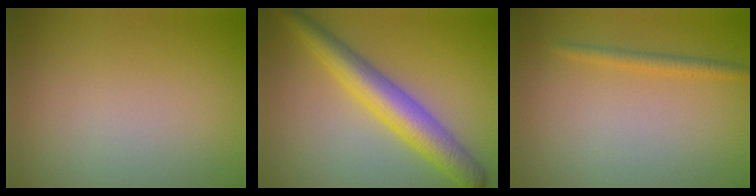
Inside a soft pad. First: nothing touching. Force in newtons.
{"total": 5.8, "press": 5.8, "slide": 0.1}
{"total": 1.5, "press": 1.5, "slide": 0.1}